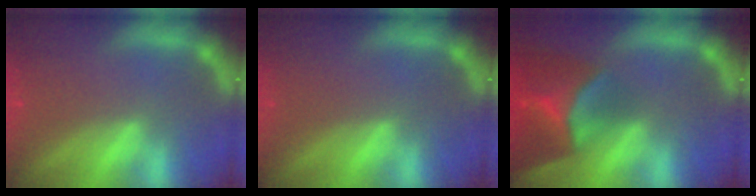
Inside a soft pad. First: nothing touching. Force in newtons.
{"total": 0.0}
{"total": 9.9}